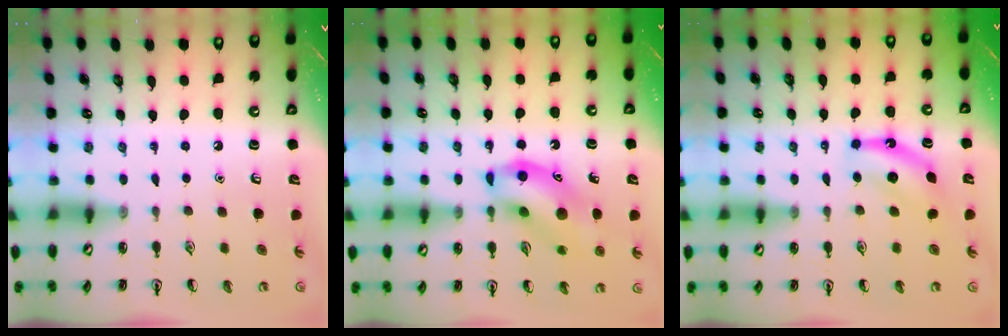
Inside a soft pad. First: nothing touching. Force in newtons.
{"total": 12.6, "press": 12.3, "slide": 2.7}
{"total": 6.8, "press": 6.7, "slide": 1.1}